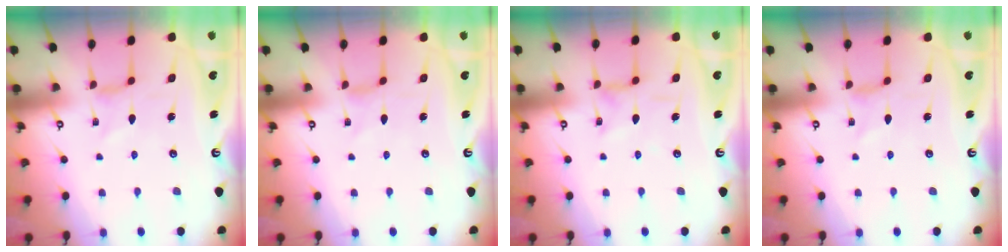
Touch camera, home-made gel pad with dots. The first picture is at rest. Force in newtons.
{"total": 0.0}
{"total": 1.4, "press": 1.4, "slide": 0.3}
{"total": 0.0}